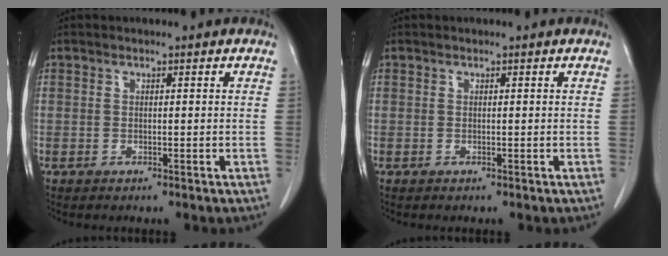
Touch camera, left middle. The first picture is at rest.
{"total": 0.0}